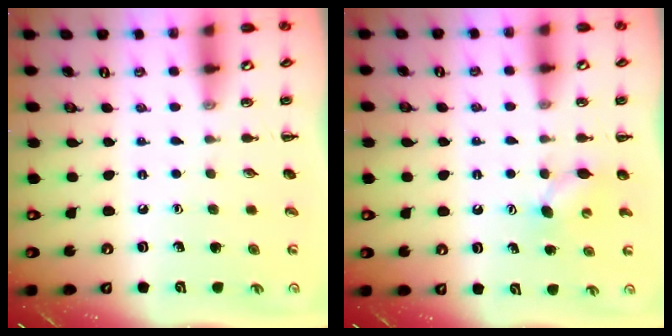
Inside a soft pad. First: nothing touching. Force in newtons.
{"total": 4.8, "press": 4.7, "slide": 1.3}